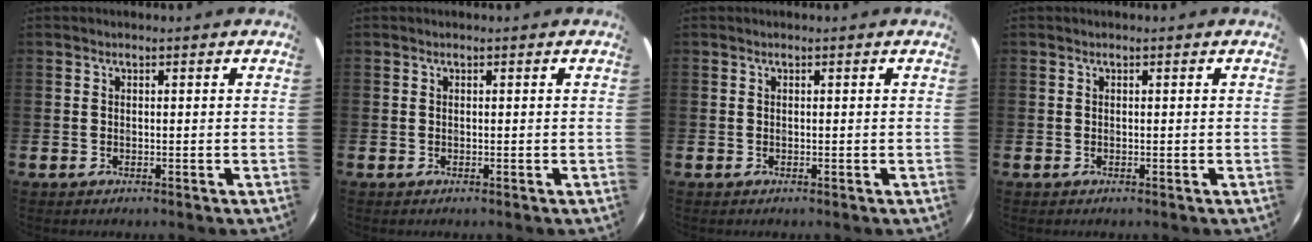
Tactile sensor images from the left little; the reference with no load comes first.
{"total": 0.0}
{"total": 0.0}
{"total": 0.0}